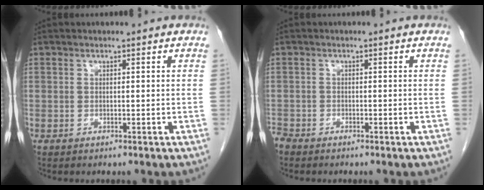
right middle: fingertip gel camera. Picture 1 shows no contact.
{"total": 1.6, "force": [-1.5, 0.5, 0.2], "torque": [-0.007, -0.002, -0.028]}